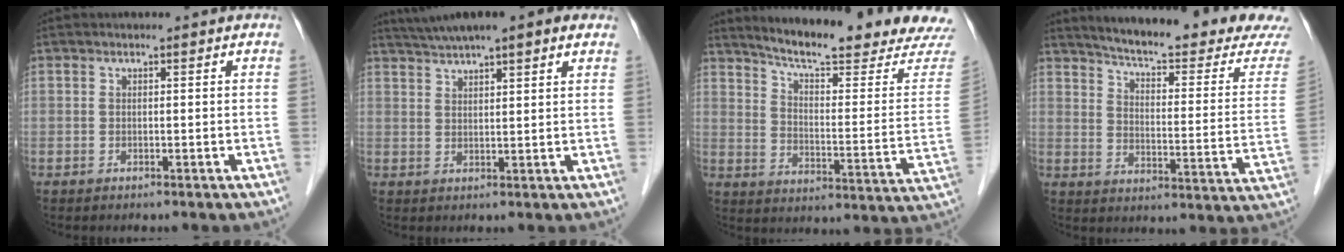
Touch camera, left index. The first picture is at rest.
{"total": 10.6, "force": [8.2, 1.4, 6.6], "torque": [-0.109, 0.043, 0.117]}
{"total": 21.5, "force": [19.8, 0.3, 8.2], "torque": [-0.126, -0.082, 0.258]}
{"total": 22.9, "force": [21.3, 0.5, 8.3], "torque": [-0.121, -0.088, 0.264]}